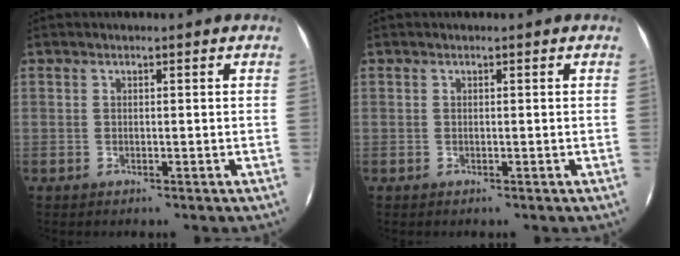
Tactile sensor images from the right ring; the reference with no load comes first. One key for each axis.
{"total": 0.0}